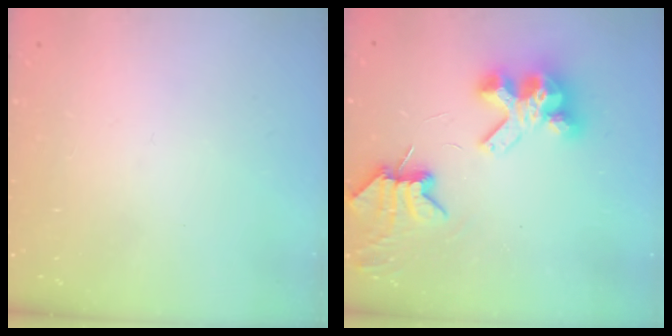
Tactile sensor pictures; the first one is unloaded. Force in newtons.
{"total": 8.0, "press": 8.0, "slide": 1.1}